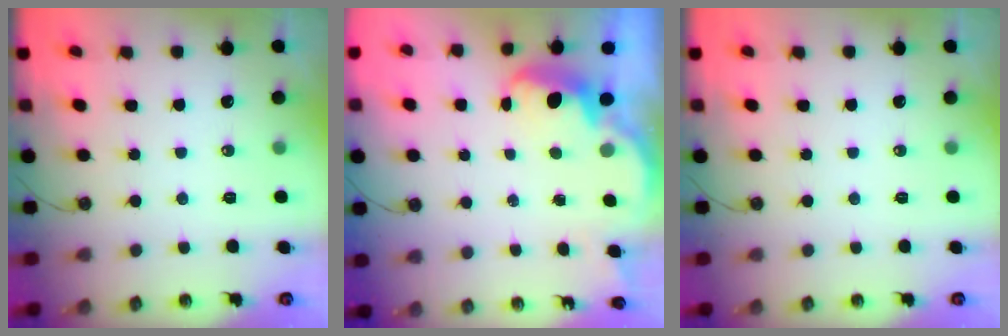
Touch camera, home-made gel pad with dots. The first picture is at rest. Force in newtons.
{"total": 2.4, "press": 2.4, "slide": 0.6}
{"total": 0.0}